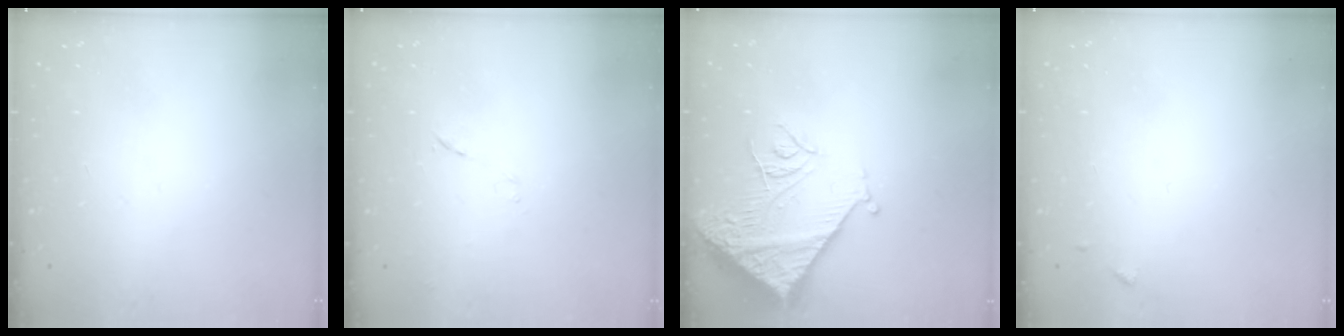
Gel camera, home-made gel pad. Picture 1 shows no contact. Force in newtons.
{"total": 7.1, "press": 7.1, "slide": 0.6}
{"total": 15.5, "press": 15.3, "slide": 1.9}
{"total": 5.1, "press": 5.1, "slide": 0.5}